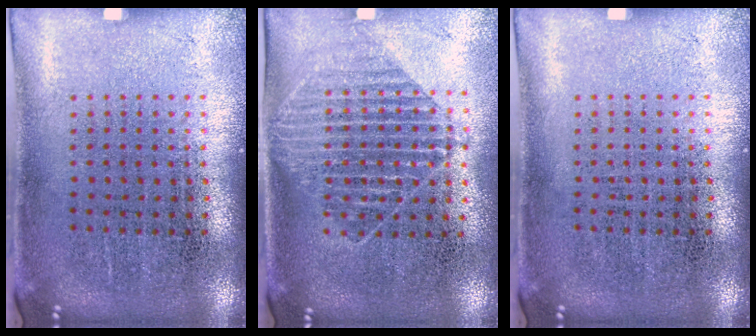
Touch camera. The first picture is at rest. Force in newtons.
{"total": 1.5, "press": 1.3, "slide": 0.8}
{"total": 0.0}